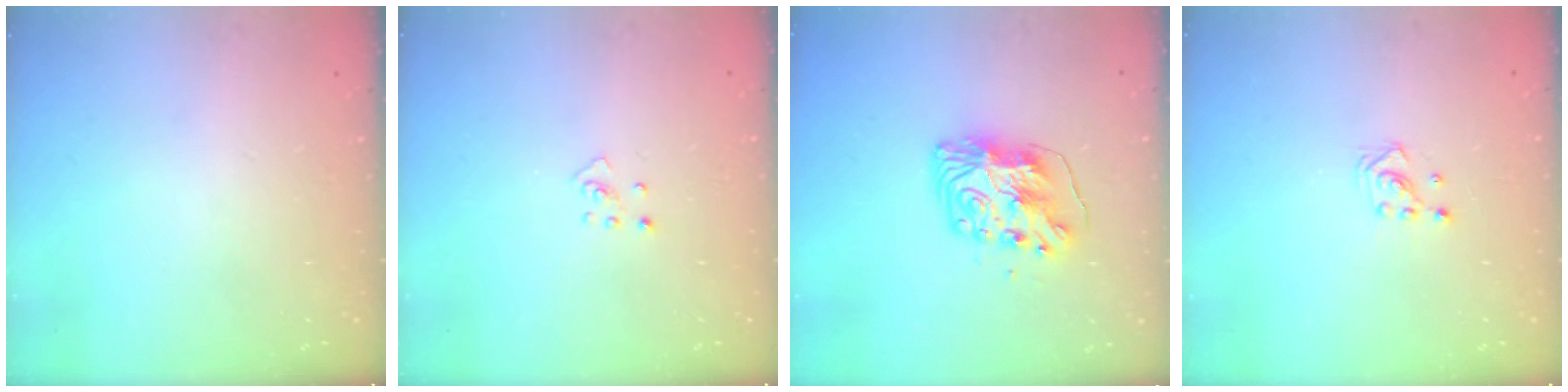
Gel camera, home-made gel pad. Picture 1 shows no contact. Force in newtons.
{"total": 3.6, "press": 3.6, "slide": 0.4}
{"total": 9.2, "press": 9.1, "slide": 1.1}
{"total": 2.6, "press": 2.6, "slide": 0.3}